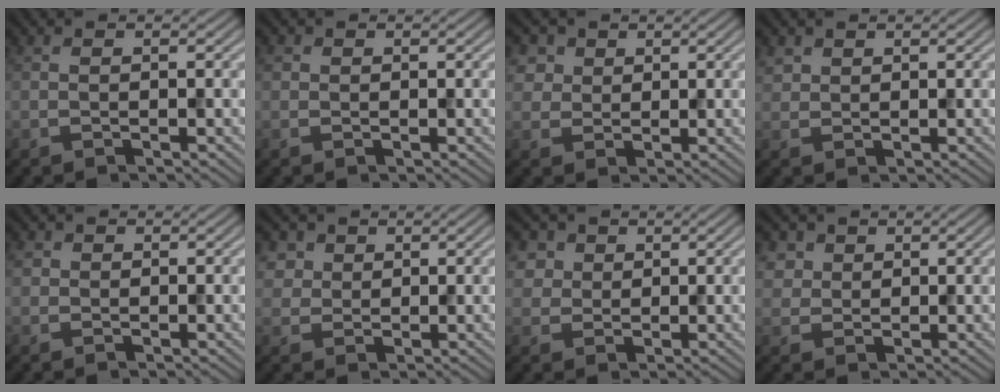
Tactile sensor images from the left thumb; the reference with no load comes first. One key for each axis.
{"total": 0.9, "fx": 0.4, "fy": 0.8, "fz": 0.2, "tx": -0.002, "ty": 0.001, "tz": 0.006}
{"total": 3.7, "fx": 1.7, "fy": 3.0, "fz": 1.2, "tx": -0.043, "ty": -0.004, "tz": 0.038}
{"total": 1.8, "fx": 1.2, "fy": 1.2, "fz": 0.4, "tx": -0.013, "ty": 0.001, "tz": 0.027}
{"total": 1.3, "fx": 0.4, "fy": 1.2, "fz": 0.3, "tx": -0.006, "ty": 0.000, "tz": 0.007}
{"total": 3.2, "fx": 1.5, "fy": 2.7, "fz": 1.0, "tx": -0.035, "ty": -0.006, "tz": 0.036}
{"total": 3.8, "fx": 1.7, "fy": 3.1, "fz": 1.3, "tx": -0.046, "ty": -0.003, "tz": 0.038}
{"total": 3.0, "fx": 1.5, "fy": 2.5, "fz": 0.9, "tx": -0.031, "ty": -0.004, "tz": 0.035}